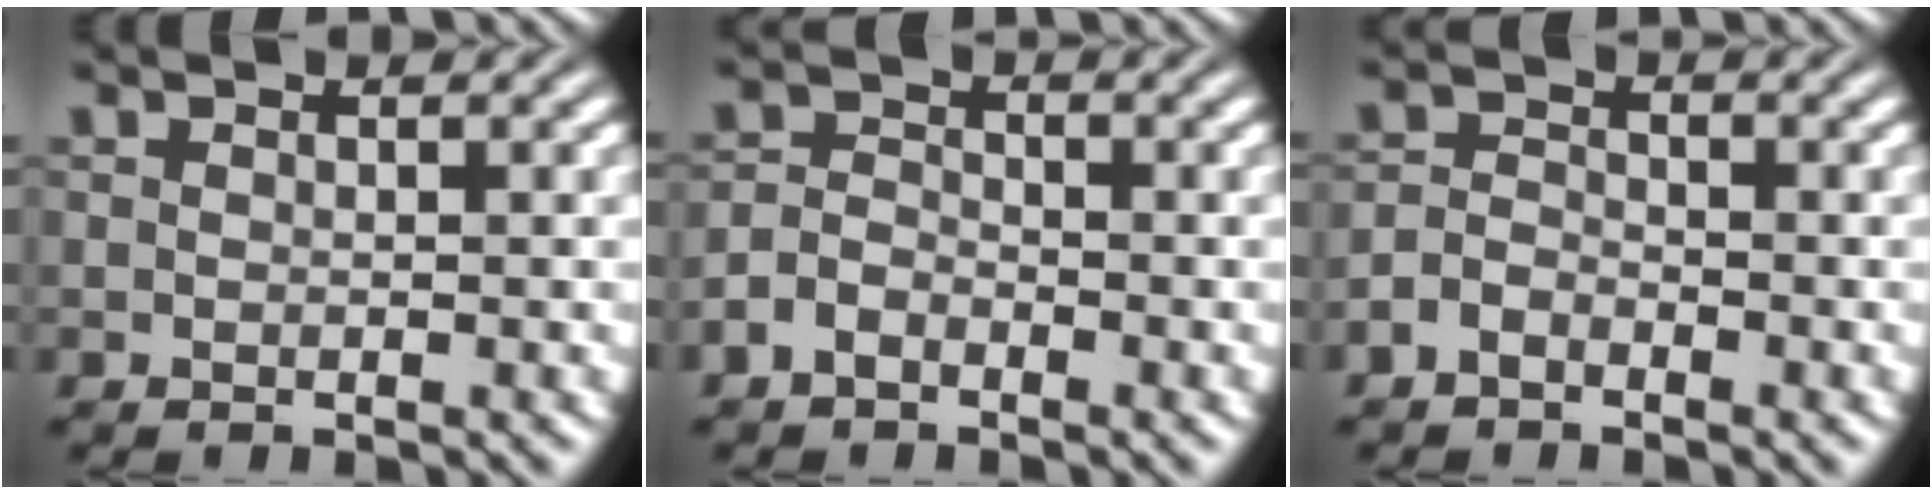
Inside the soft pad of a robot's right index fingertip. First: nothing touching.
{"total": 1.8, "force": [-1.6, 0.7, 0.6], "torque": [-0.004, -0.011, -0.025]}
{"total": 1.7, "force": [-1.6, 0.3, 0.4], "torque": [0.001, -0.009, -0.025]}